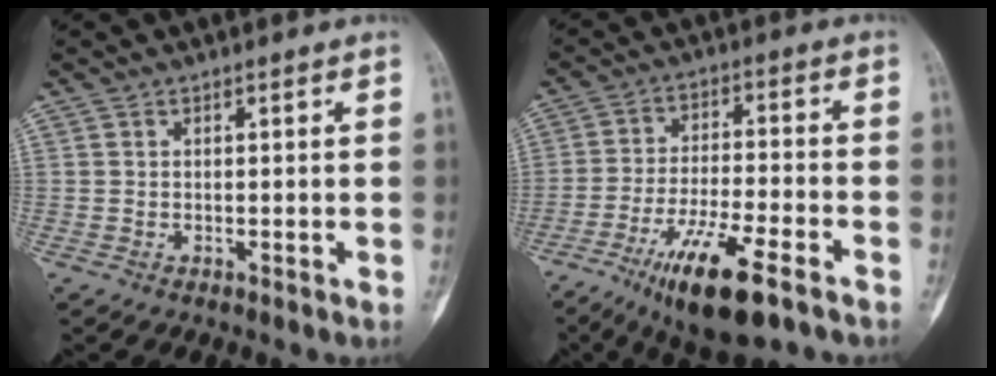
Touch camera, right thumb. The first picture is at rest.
{"total": 14.4, "force": [-8.4, 3.6, 11.1], "torque": [-0.202, 0.029, -0.140]}